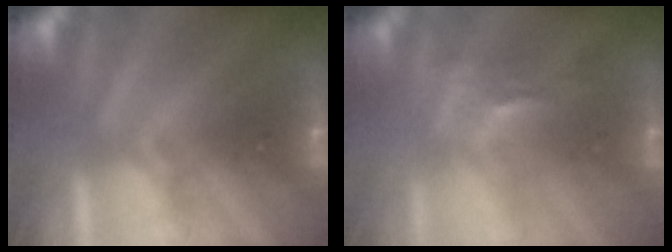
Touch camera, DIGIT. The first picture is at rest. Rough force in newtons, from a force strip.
{"total": 2.5}